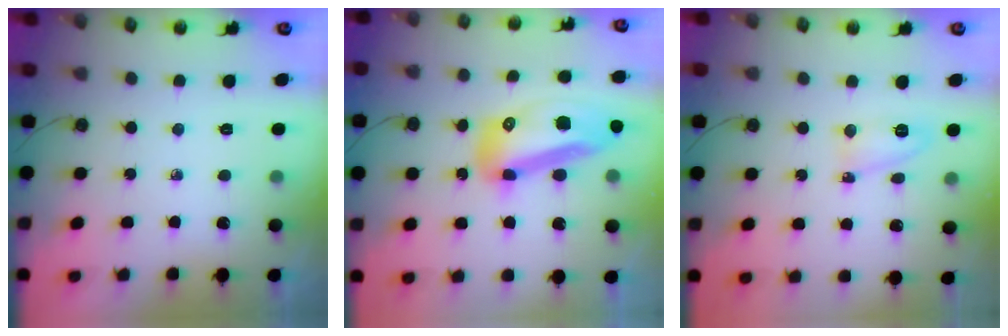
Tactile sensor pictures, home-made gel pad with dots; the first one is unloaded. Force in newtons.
{"total": 16.7, "press": 16.6, "slide": 2.1}
{"total": 5.1, "press": 5.1, "slide": 0.8}